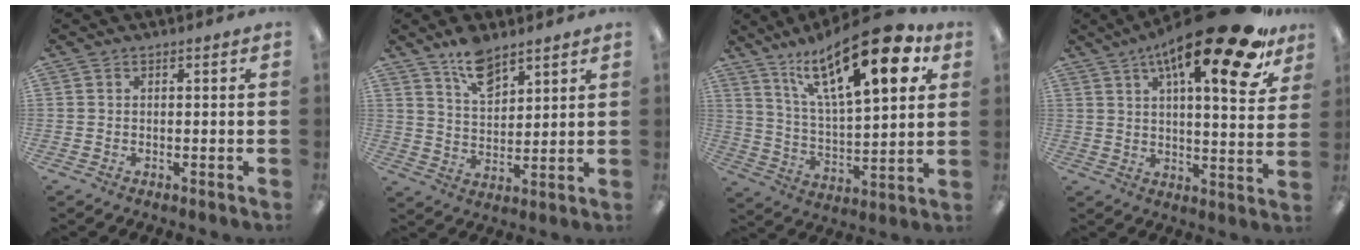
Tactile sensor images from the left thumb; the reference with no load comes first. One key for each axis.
{"total": 9.5, "fx": 7.0, "fy": 4.5, "fz": 4.5, "tx": -0.069, "ty": -0.039, "tz": 0.124}
{"total": 25.0, "fx": 14.0, "fy": 8.9, "fz": 18.7, "tx": -0.289, "ty": -0.068, "tz": 0.225}
{"total": 21.4, "fx": 12.8, "fy": 5.5, "fz": 16.2, "tx": -0.241, "ty": -0.072, "tz": 0.197}